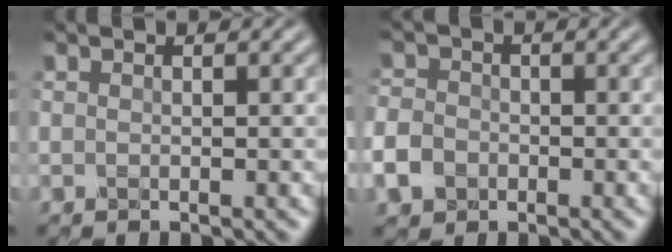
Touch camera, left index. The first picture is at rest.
{"total": 3.3, "force": [-1.4, 2.6, 1.3], "torque": [-0.031, -0.002, -0.036]}